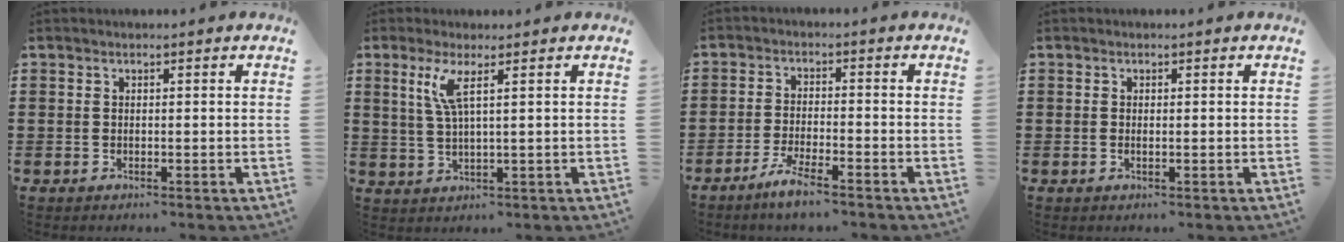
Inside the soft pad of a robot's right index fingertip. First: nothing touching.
{"total": 4.4, "force": [1.7, 0.3, 4.1], "torque": [-0.094, -0.004, 0.023]}
{"total": 4.0, "force": [-3.5, -0.2, 1.8], "torque": [-0.043, -0.006, -0.071]}
{"total": 0.0}